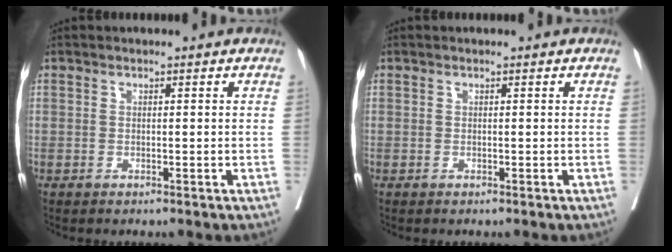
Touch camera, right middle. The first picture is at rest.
{"total": 0.0}